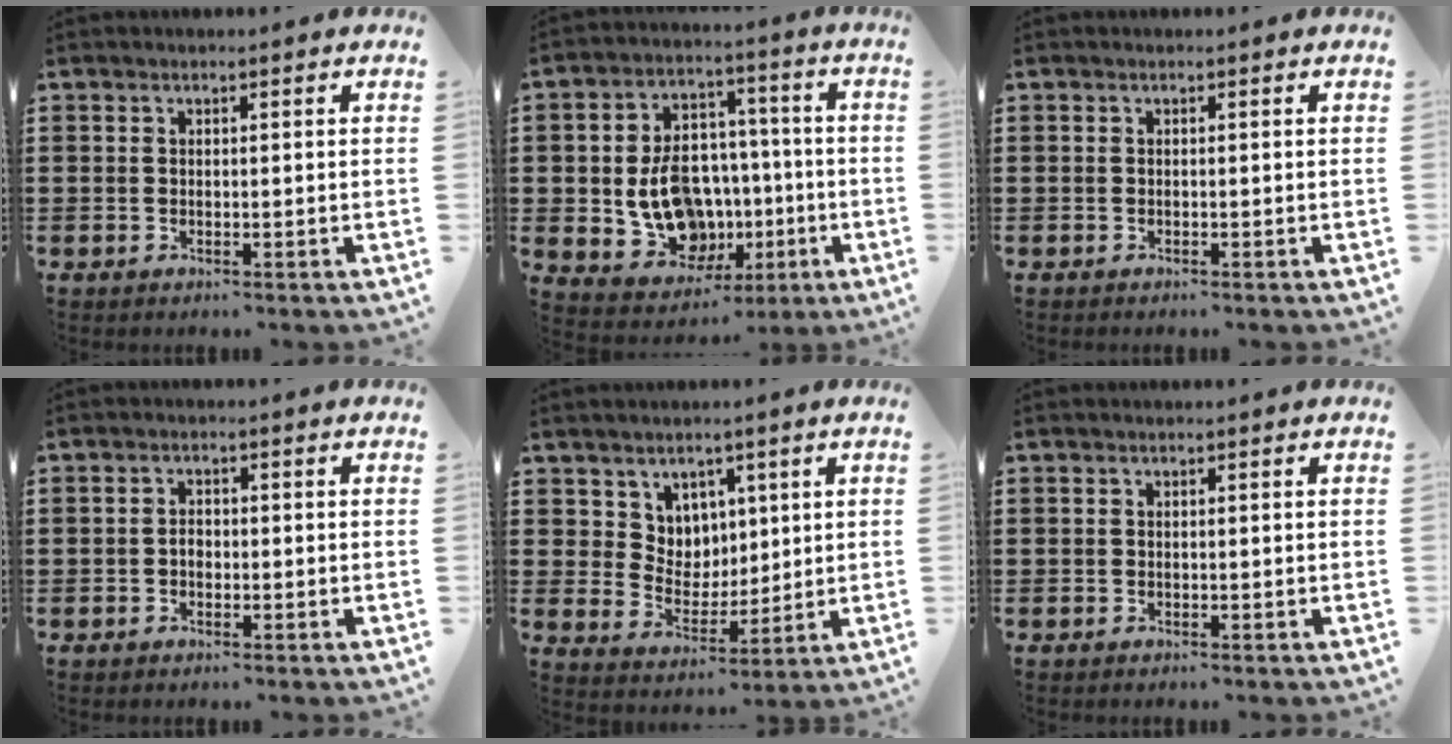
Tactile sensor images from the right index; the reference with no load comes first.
{"total": 9.3, "force": [-0.6, 8.1, 4.5], "torque": [-0.075, 0.007, -0.001]}
{"total": 0.0}
{"total": 1.3, "force": [-0.4, 0.9, 0.9], "torque": [-0.018, 0.002, -0.007]}
{"total": 5.8, "force": [3.7, 4.5, -0.1], "torque": [-0.022, -0.008, 0.068]}
{"total": 0.0}